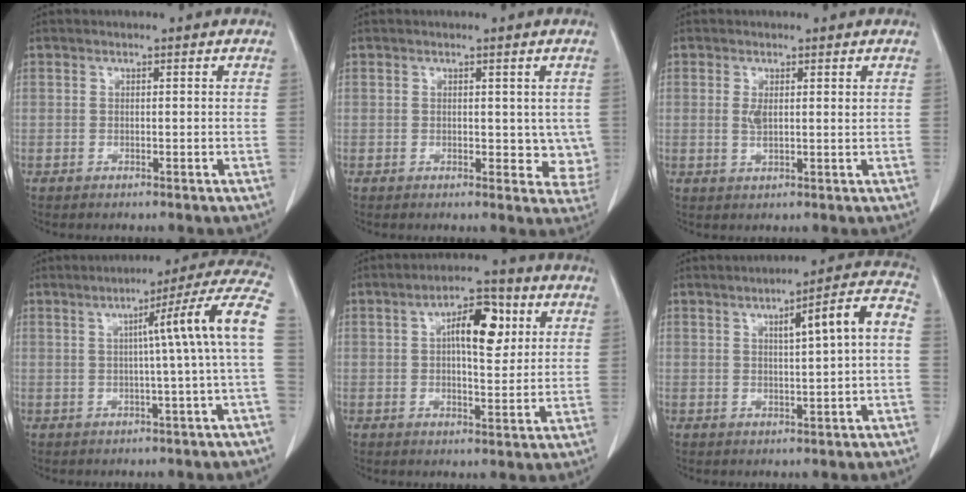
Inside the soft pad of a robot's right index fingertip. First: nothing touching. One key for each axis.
{"total": 4.4, "fx": 0.6, "fy": 2.9, "fz": 3.3, "tx": -0.015, "ty": -0.007, "tz": 0.008}
{"total": 2.4, "fx": 0.7, "fy": 0.8, "fz": 2.2, "tx": -0.042, "ty": -0.004, "tz": 0.015}
{"total": 11.5, "fx": 0.9, "fy": -1.8, "fz": 11.3, "tx": -0.137, "ty": 0.024, "tz": 0.004}
{"total": 8.5, "fx": 2.5, "fy": 3.2, "fz": 7.5, "tx": -0.117, "ty": 0.018, "tz": 0.036}
{"total": 8.3, "fx": 0.8, "fy": 0.5, "fz": 8.2, "tx": -0.112, "ty": 0.021, "tz": 0.009}